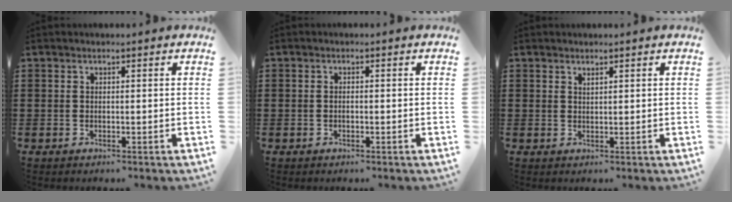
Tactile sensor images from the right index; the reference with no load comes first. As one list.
[{"total": 0.6, "force": [-0.2, 0.1, 0.6], "torque": [-0.014, -0.006, -0.001]}, {"total": 0.8, "force": [0.7, 0.3, 0.2], "torque": [-0.006, 0.001, 0.013]}]